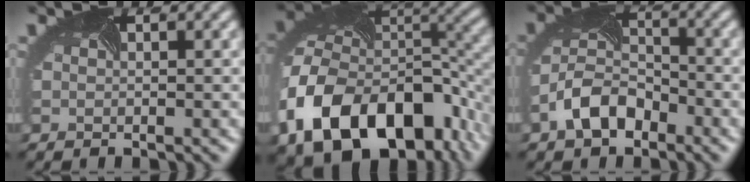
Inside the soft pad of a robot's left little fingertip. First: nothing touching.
{"total": 15.7, "force": [-5.0, 11.0, 10.0], "torque": [-0.209, -0.032, -0.062]}
{"total": 4.1, "force": [-2.5, 2.7, 1.8], "torque": [-0.046, 0.010, -0.056]}